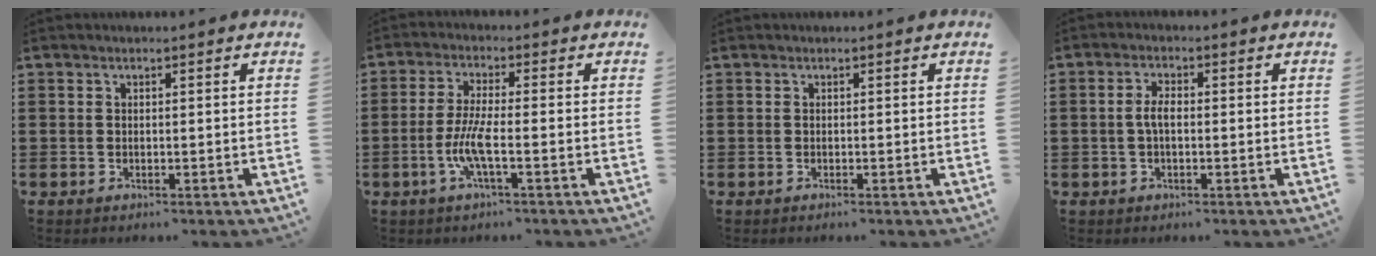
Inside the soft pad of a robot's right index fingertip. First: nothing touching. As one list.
[{"total": 5.9, "force": [-2.1, 0.8, 5.5], "torque": [-0.128, -0.016, -0.048]}, {"total": 0.0}, {"total": 2.7, "force": [-0.2, 1.0, 2.5], "torque": [-0.062, -0.004, -0.009]}]